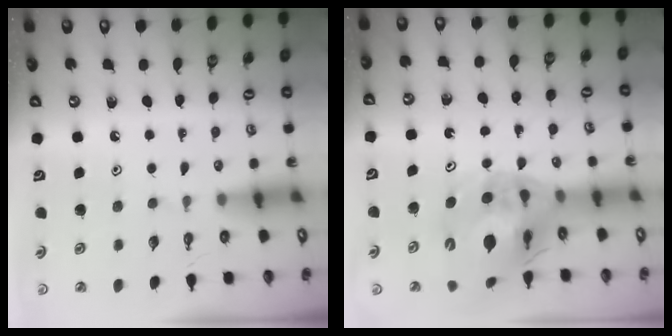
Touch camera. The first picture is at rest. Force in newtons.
{"total": 18.9, "press": 18.8, "slide": 2.6}